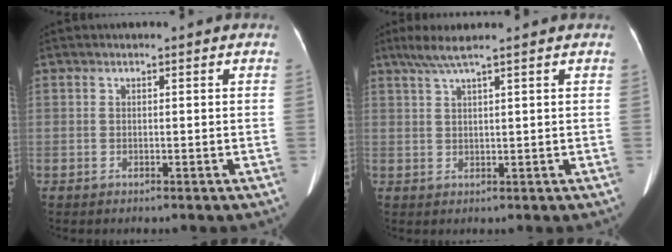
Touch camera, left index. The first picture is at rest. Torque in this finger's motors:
{"motor_torque": [-0.28, -0.21, 0.09, 0.04]}